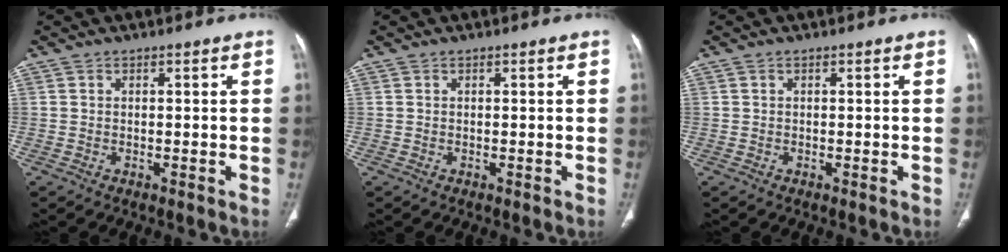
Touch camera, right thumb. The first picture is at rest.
{"total": 0.0}
{"total": 0.0}